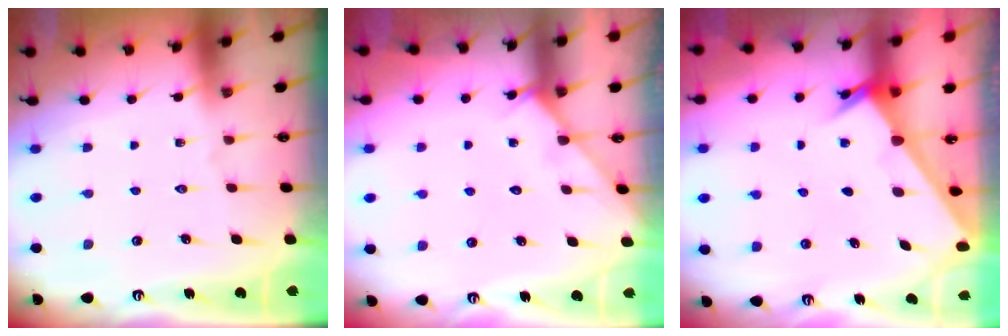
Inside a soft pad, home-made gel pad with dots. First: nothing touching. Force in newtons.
{"total": 2.8, "press": 2.7, "slide": 0.4}
{"total": 2.1, "press": 2.1, "slide": 0.3}